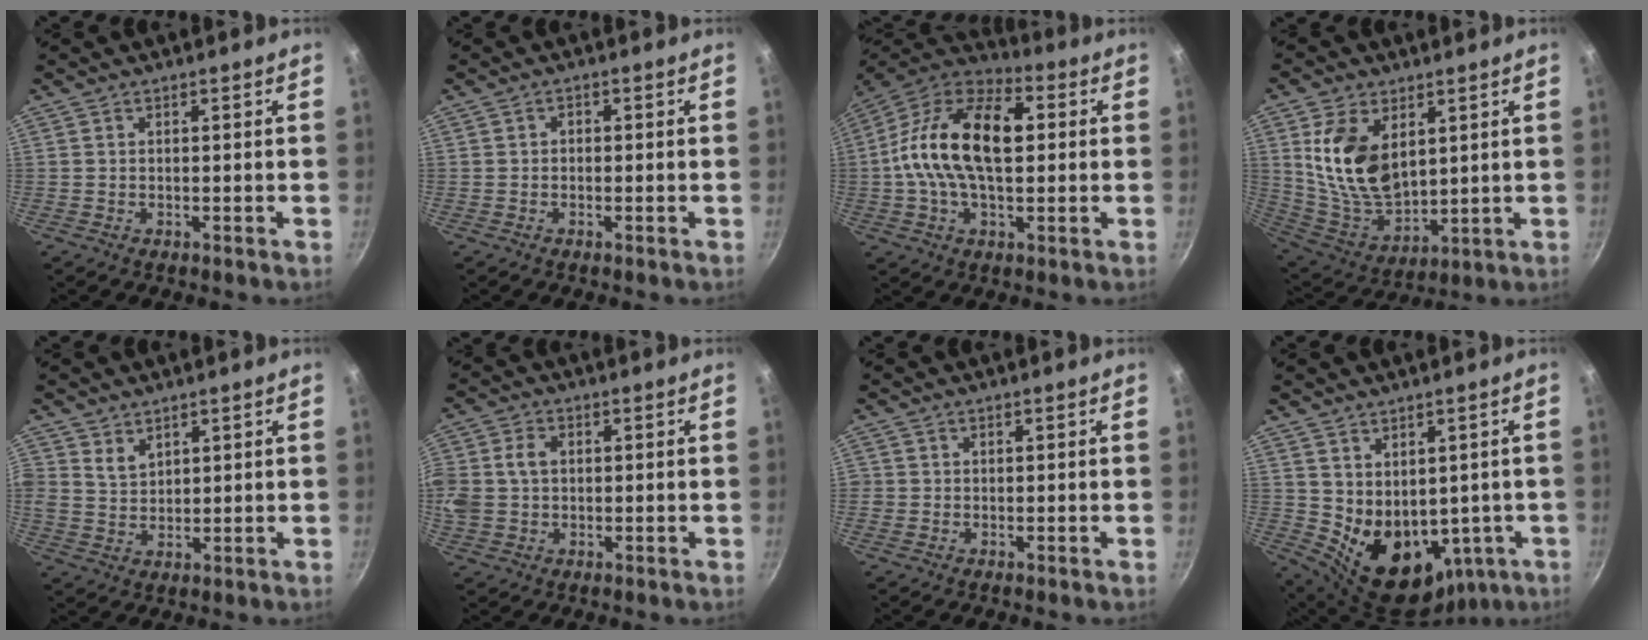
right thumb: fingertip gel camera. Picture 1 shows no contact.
{"total": 1.0, "force": [-0.3, 0.8, 0.5], "torque": [-0.009, 0.006, -0.006]}
{"total": 20.6, "force": [1.7, 11.6, 16.9], "torque": [-0.292, 0.031, 0.009]}
{"total": 15.6, "force": [4.5, 9.6, 11.5], "torque": [-0.196, -0.040, 0.102]}
{"total": 3.7, "force": [2.2, 2.6, 1.5], "torque": [-0.018, -0.016, 0.044]}
{"total": 10.4, "force": [0.9, 8.2, 6.2], "torque": [-0.143, 0.021, 0.014]}
{"total": 1.0, "force": [-0.2, 1.0, 0.1], "torque": [-0.001, 0.002, -0.006]}
{"total": 14.6, "force": [-0.4, 10.7, 9.9], "torque": [-0.123, -0.011, 0.036]}